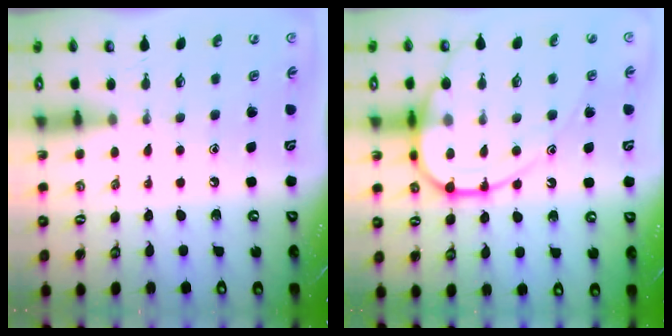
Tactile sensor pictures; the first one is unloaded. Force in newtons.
{"total": 13.5, "press": 13.4, "slide": 1.2}